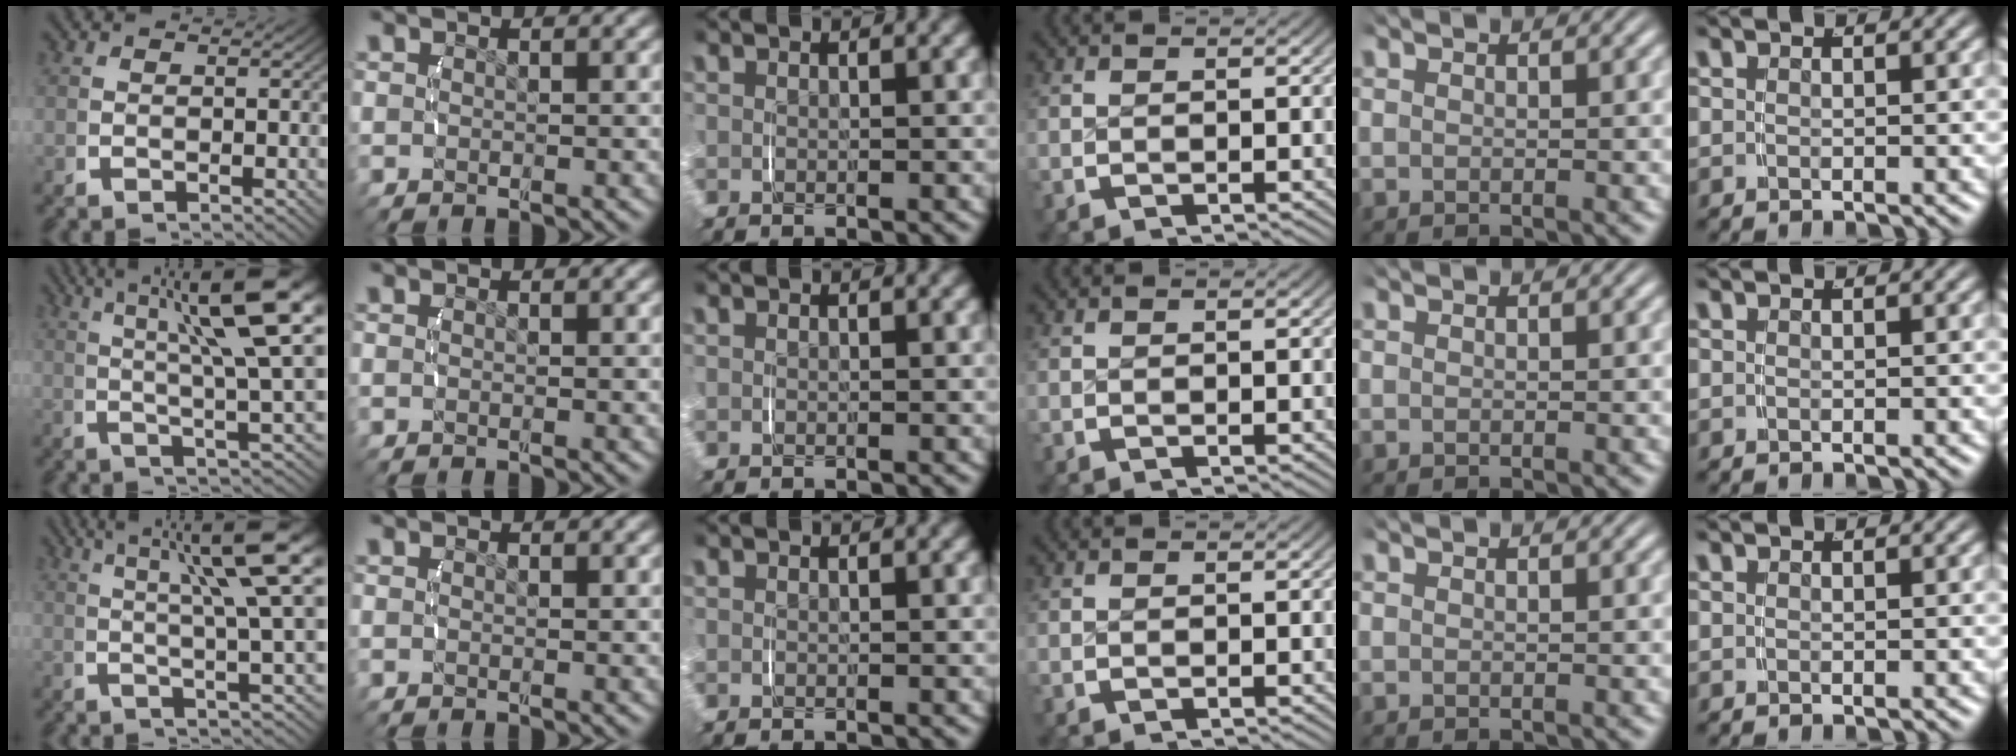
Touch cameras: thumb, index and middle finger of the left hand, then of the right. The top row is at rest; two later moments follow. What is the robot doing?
{"motion": "lift_and_place", "object": "phone"}